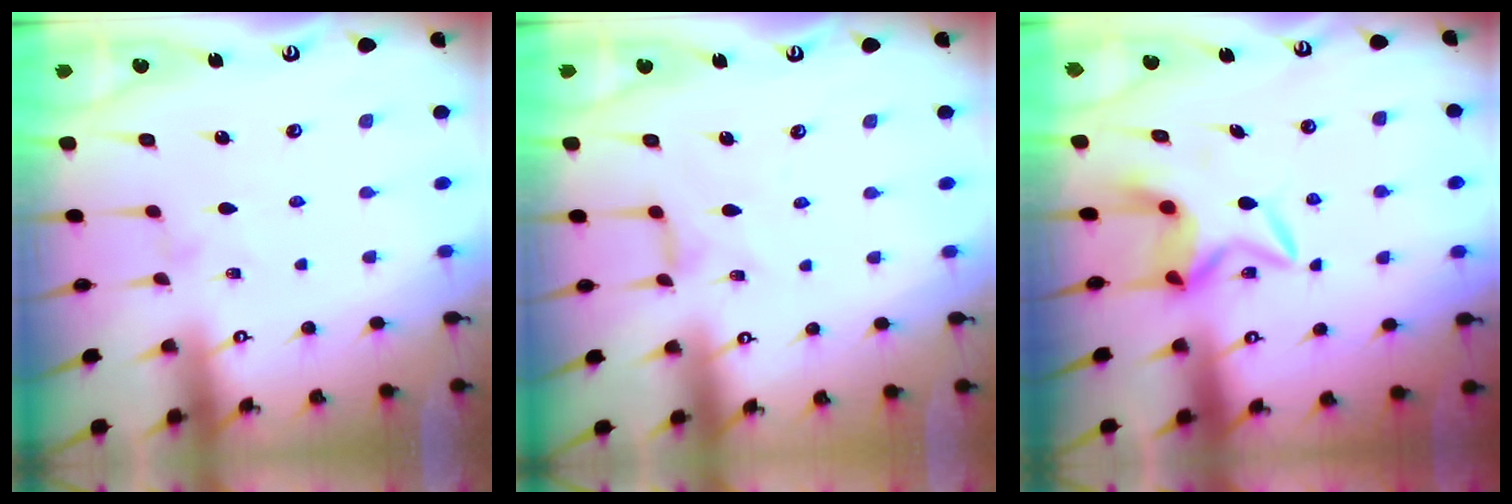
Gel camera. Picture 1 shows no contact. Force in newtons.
{"total": 1.7, "press": 1.6, "slide": 0.4}
{"total": 6.1, "press": 6.0, "slide": 0.7}